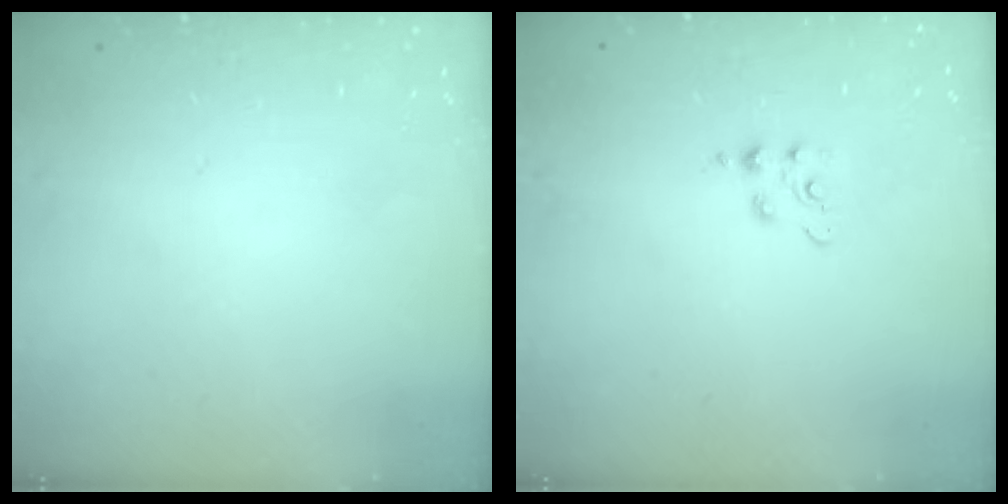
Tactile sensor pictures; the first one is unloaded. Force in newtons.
{"total": 2.8, "press": 2.8, "slide": 0.4}